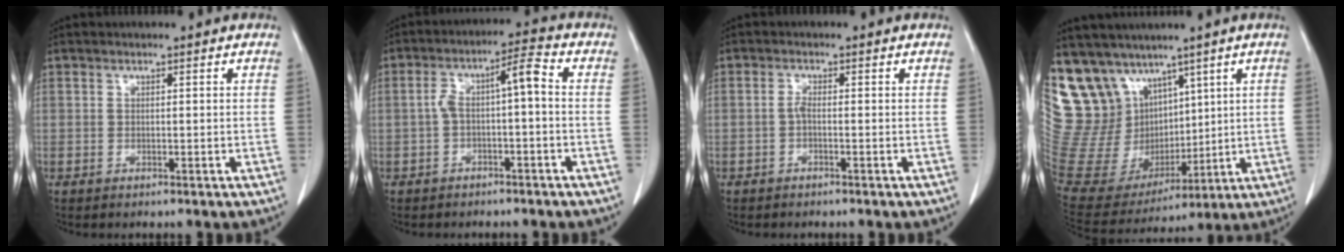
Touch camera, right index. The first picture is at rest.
{"total": 6.1, "force": [-0.5, 1.3, 6.0], "torque": [-0.109, 0.037, -0.003]}
{"total": 1.0, "force": [-0.3, 0.3, 0.9], "torque": [-0.017, 0.005, -0.007]}
{"total": 21.3, "force": [12.3, 15.0, 8.9], "torque": [-0.216, 0.055, 0.266]}